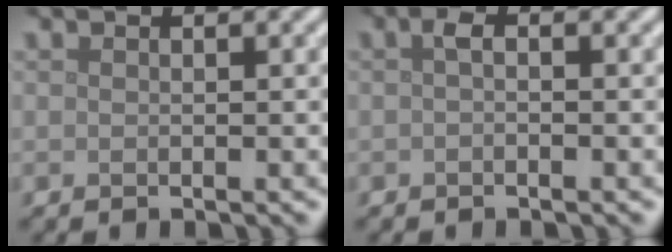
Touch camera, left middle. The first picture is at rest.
{"total": 1.0, "force": [-0.2, 0.3, 0.9], "torque": [-0.021, 0.001, -0.003]}